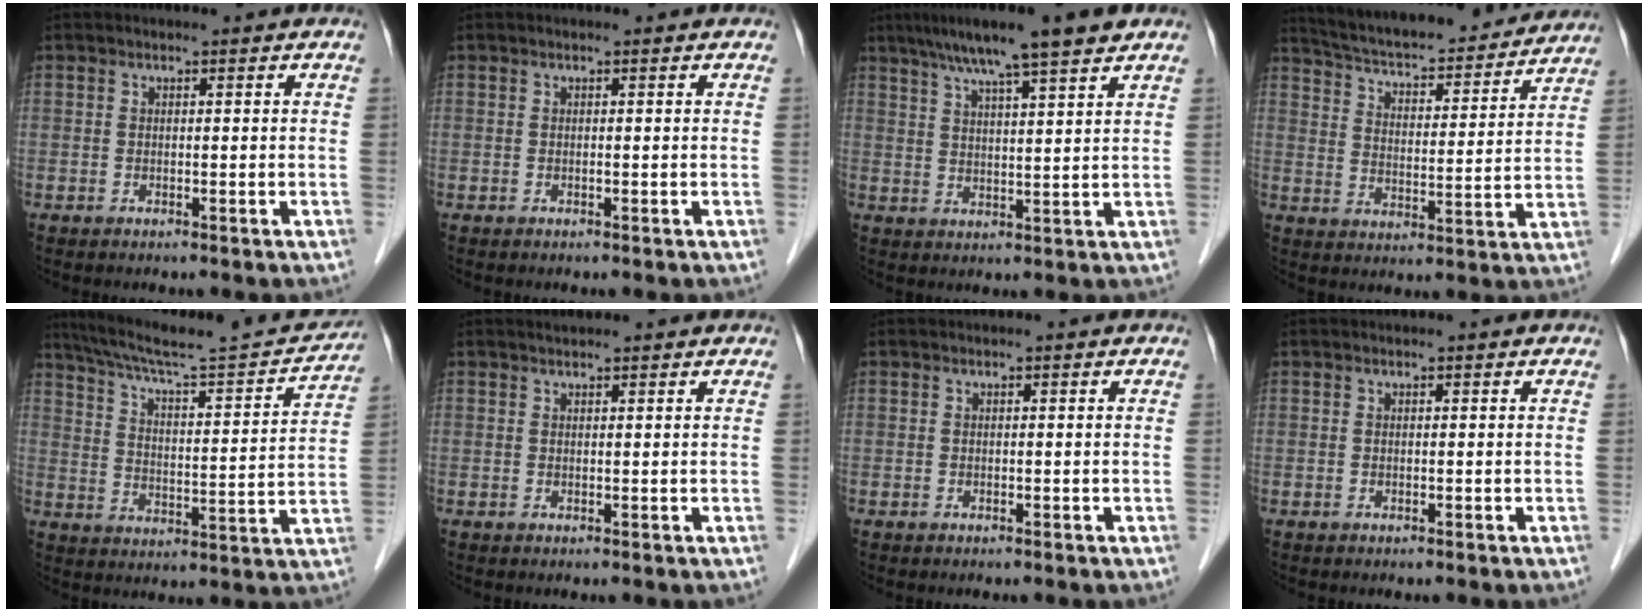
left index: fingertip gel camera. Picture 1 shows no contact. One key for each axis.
{"total": 0.0}
{"total": 11.3, "fx": 8.4, "fy": 0.3, "fz": 7.5, "tx": -0.121, "ty": 0.025, "tz": 0.125}
{"total": 22.6, "fx": 20.7, "fy": 4.2, "fz": 7.9, "tx": -0.130, "ty": 0.001, "tz": 0.285}
{"total": 20.6, "fx": 18.8, "fy": 1.3, "fz": 8.2, "tx": -0.132, "ty": -0.011, "tz": 0.268}
{"total": 1.5, "fx": 1.4, "fy": 0.2, "fz": 0.5, "tx": -0.013, "ty": 0.013, "tz": 0.025}
{"total": 0.0}
{"total": 0.0}